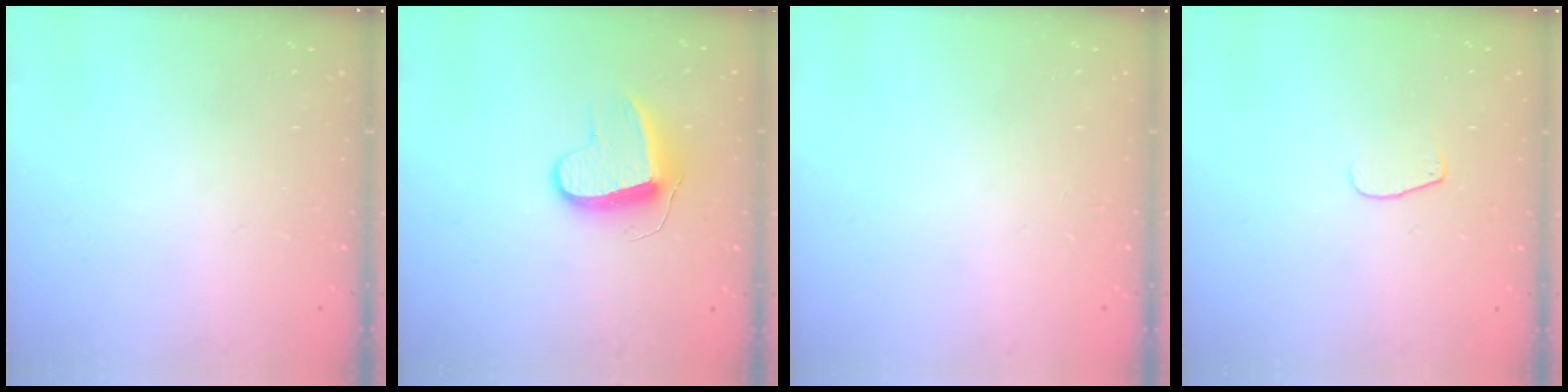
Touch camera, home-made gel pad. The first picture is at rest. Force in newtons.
{"total": 10.6, "press": 10.6, "slide": 0.2}
{"total": 0.0}
{"total": 4.8, "press": 4.8, "slide": 0.4}